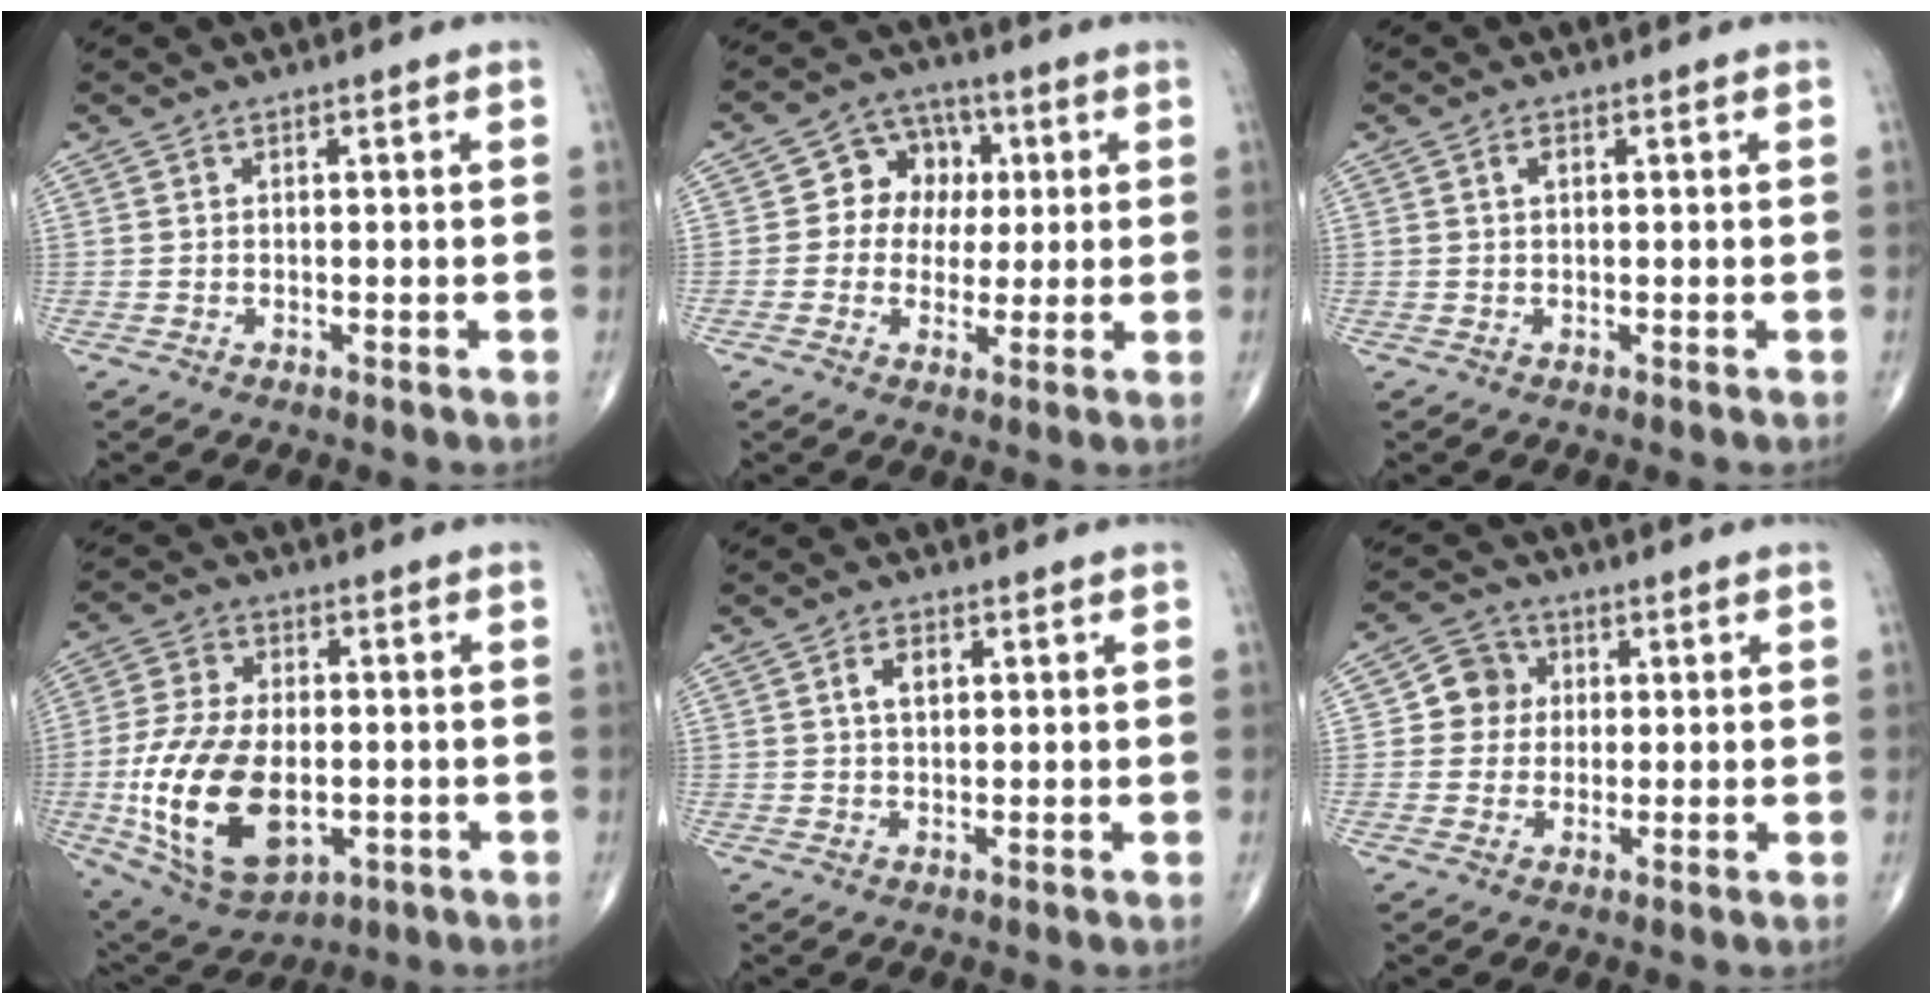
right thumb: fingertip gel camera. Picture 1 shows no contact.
{"total": 8.8, "force": [1.2, 7.6, 4.4], "torque": [-0.012, 0.009, 0.010]}
{"total": 1.1, "force": [0.3, 0.6, 0.9], "torque": [-0.014, 0.002, 0.004]}
{"total": 19.5, "force": [-3.6, 11.1, 15.6], "torque": [-0.295, -0.004, -0.048]}
{"total": 3.1, "force": [0.9, 1.8, 2.3], "torque": [-0.035, 0.001, 0.015]}
{"total": 5.8, "force": [0.7, 5.5, 1.7], "torque": [0.003, 0.007, 0.003]}